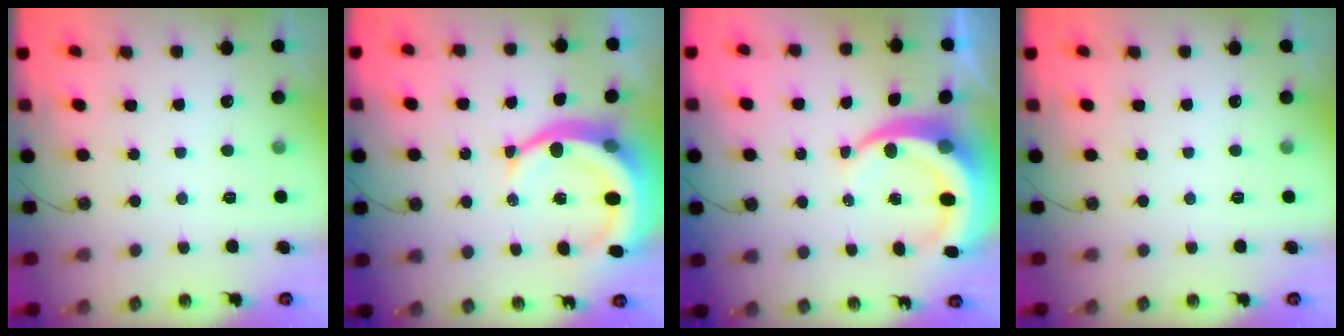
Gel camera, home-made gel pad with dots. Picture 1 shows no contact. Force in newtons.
{"total": 12.7, "press": 12.6, "slide": 1.6}
{"total": 10.8, "press": 10.7, "slide": 1.3}
{"total": 0.0}